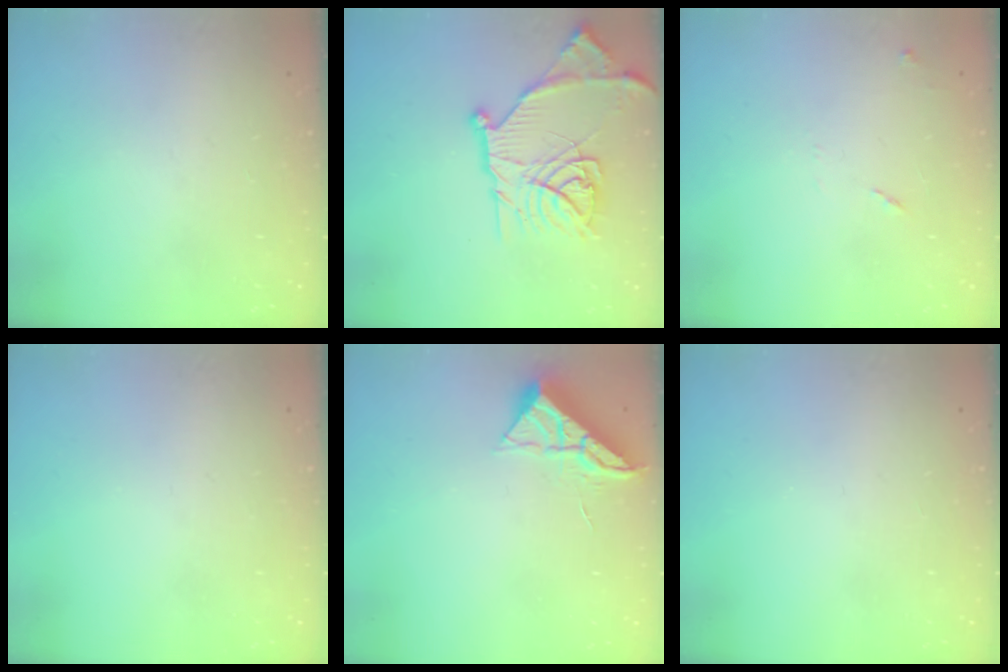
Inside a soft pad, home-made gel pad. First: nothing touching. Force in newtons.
{"total": 20.3, "press": 20.2, "slide": 1.6}
{"total": 5.7, "press": 5.7, "slide": 0.7}
{"total": 0.0}
{"total": 6.9, "press": 6.9, "slide": 0.5}
{"total": 0.0}